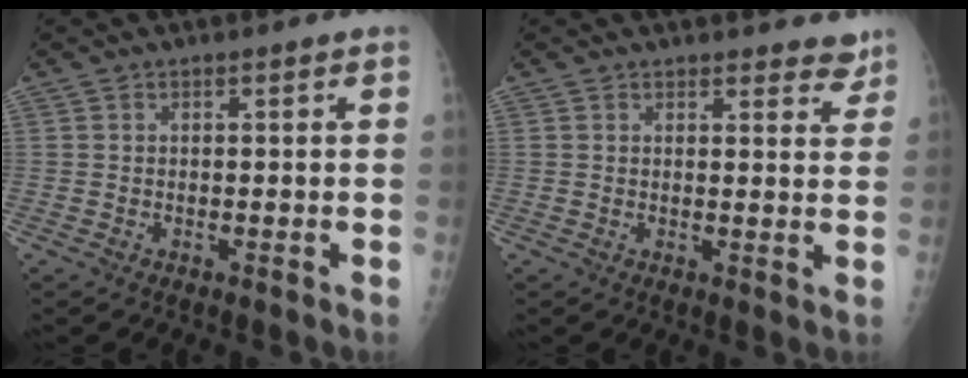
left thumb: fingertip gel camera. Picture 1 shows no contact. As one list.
[{"total": 4.0, "force": [3.5, 1.7, 1.2], "torque": [0.015, -0.021, 0.034]}]